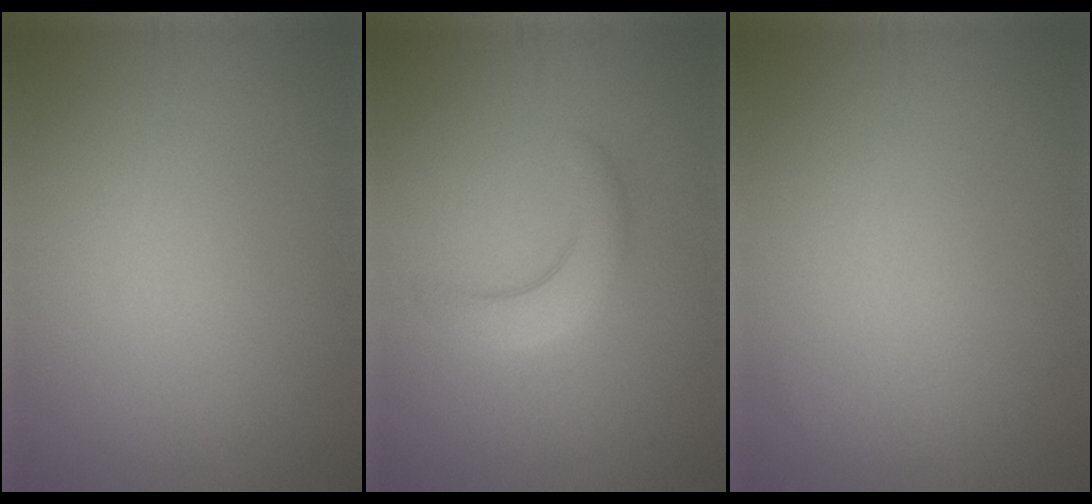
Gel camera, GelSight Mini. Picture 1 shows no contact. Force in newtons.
{"total": 3.0, "press": 3.0, "slide": 0.3}
{"total": 0.0}